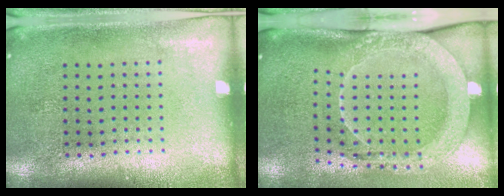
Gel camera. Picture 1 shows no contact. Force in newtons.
{"total": 2.2, "press": 2.1, "slide": 0.7}